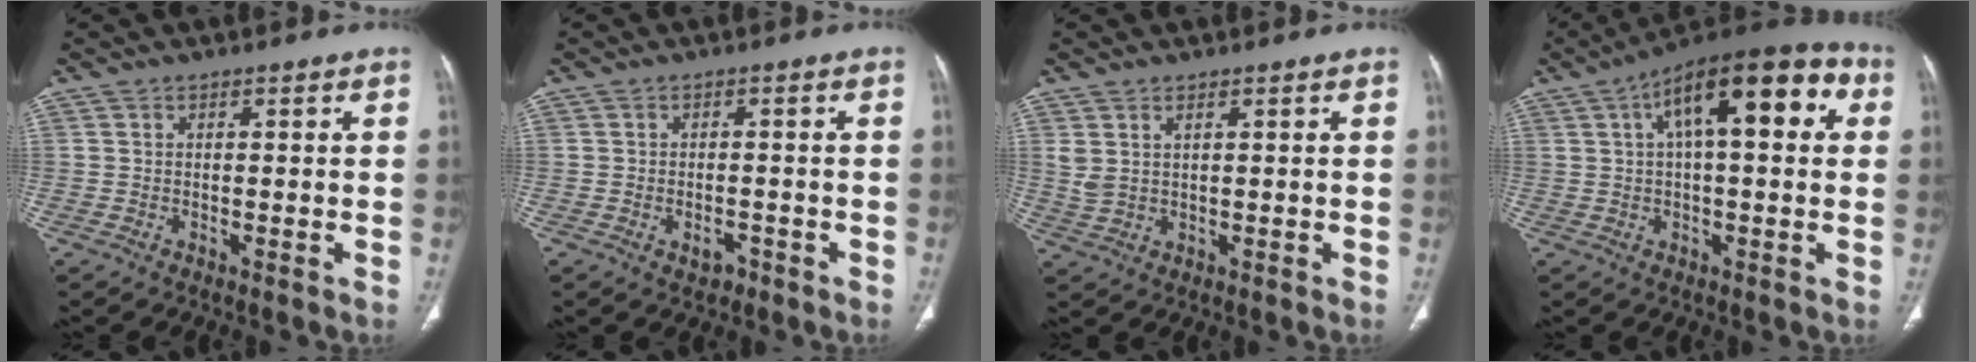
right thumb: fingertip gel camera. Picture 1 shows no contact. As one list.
[{"total": 2.3, "force": [-1.2, 1.5, 1.3], "torque": [-0.013, 0.008, -0.011]}, {"total": 3.1, "force": [1.4, 1.5, 2.3], "torque": [-0.054, 0.000, 0.041]}, {"total": 18.4, "force": [5.5, 7.3, 16.0], "torque": [-0.220, 0.036, 0.076]}]